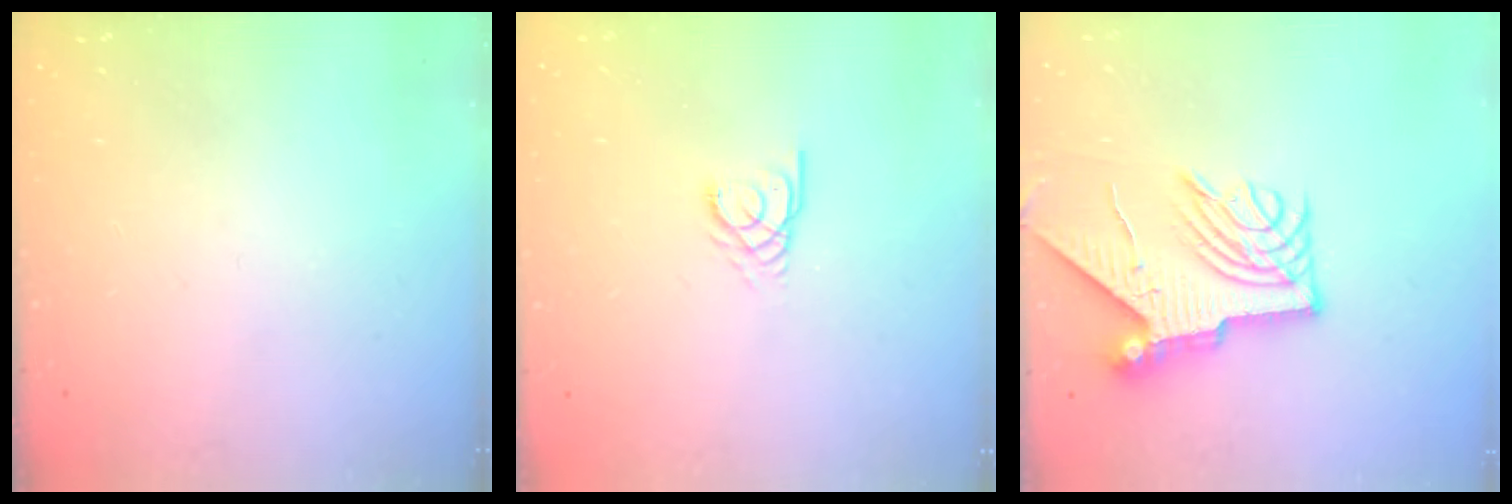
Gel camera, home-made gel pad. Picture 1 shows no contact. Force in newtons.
{"total": 2.4, "press": 2.4, "slide": 0.3}
{"total": 9.5, "press": 9.4, "slide": 0.9}